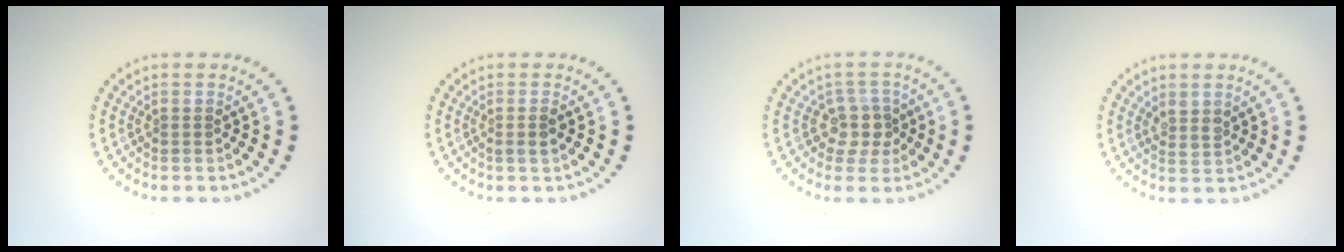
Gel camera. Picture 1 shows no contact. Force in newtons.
{"total": 1.1, "press": 1.0, "slide": 0.5}
{"total": 2.3, "press": 1.9, "slide": 1.3}
{"total": 1.3, "press": 1.1, "slide": 0.7}